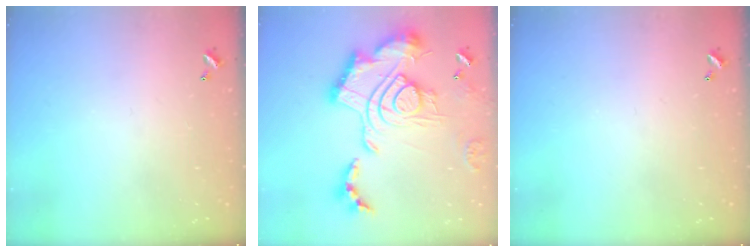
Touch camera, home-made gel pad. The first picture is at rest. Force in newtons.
{"total": 3.0, "press": 2.4, "slide": 1.8}
{"total": 0.0}